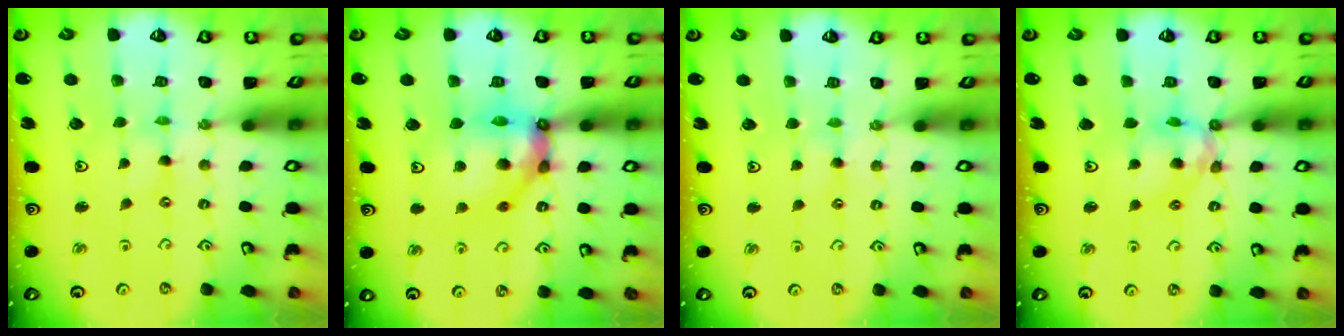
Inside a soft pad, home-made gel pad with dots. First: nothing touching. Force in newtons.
{"total": 13.6, "press": 13.6, "slide": 1.4}
{"total": 2.1, "press": 2.1, "slide": 0.4}
{"total": 11.5, "press": 11.4, "slide": 1.4}